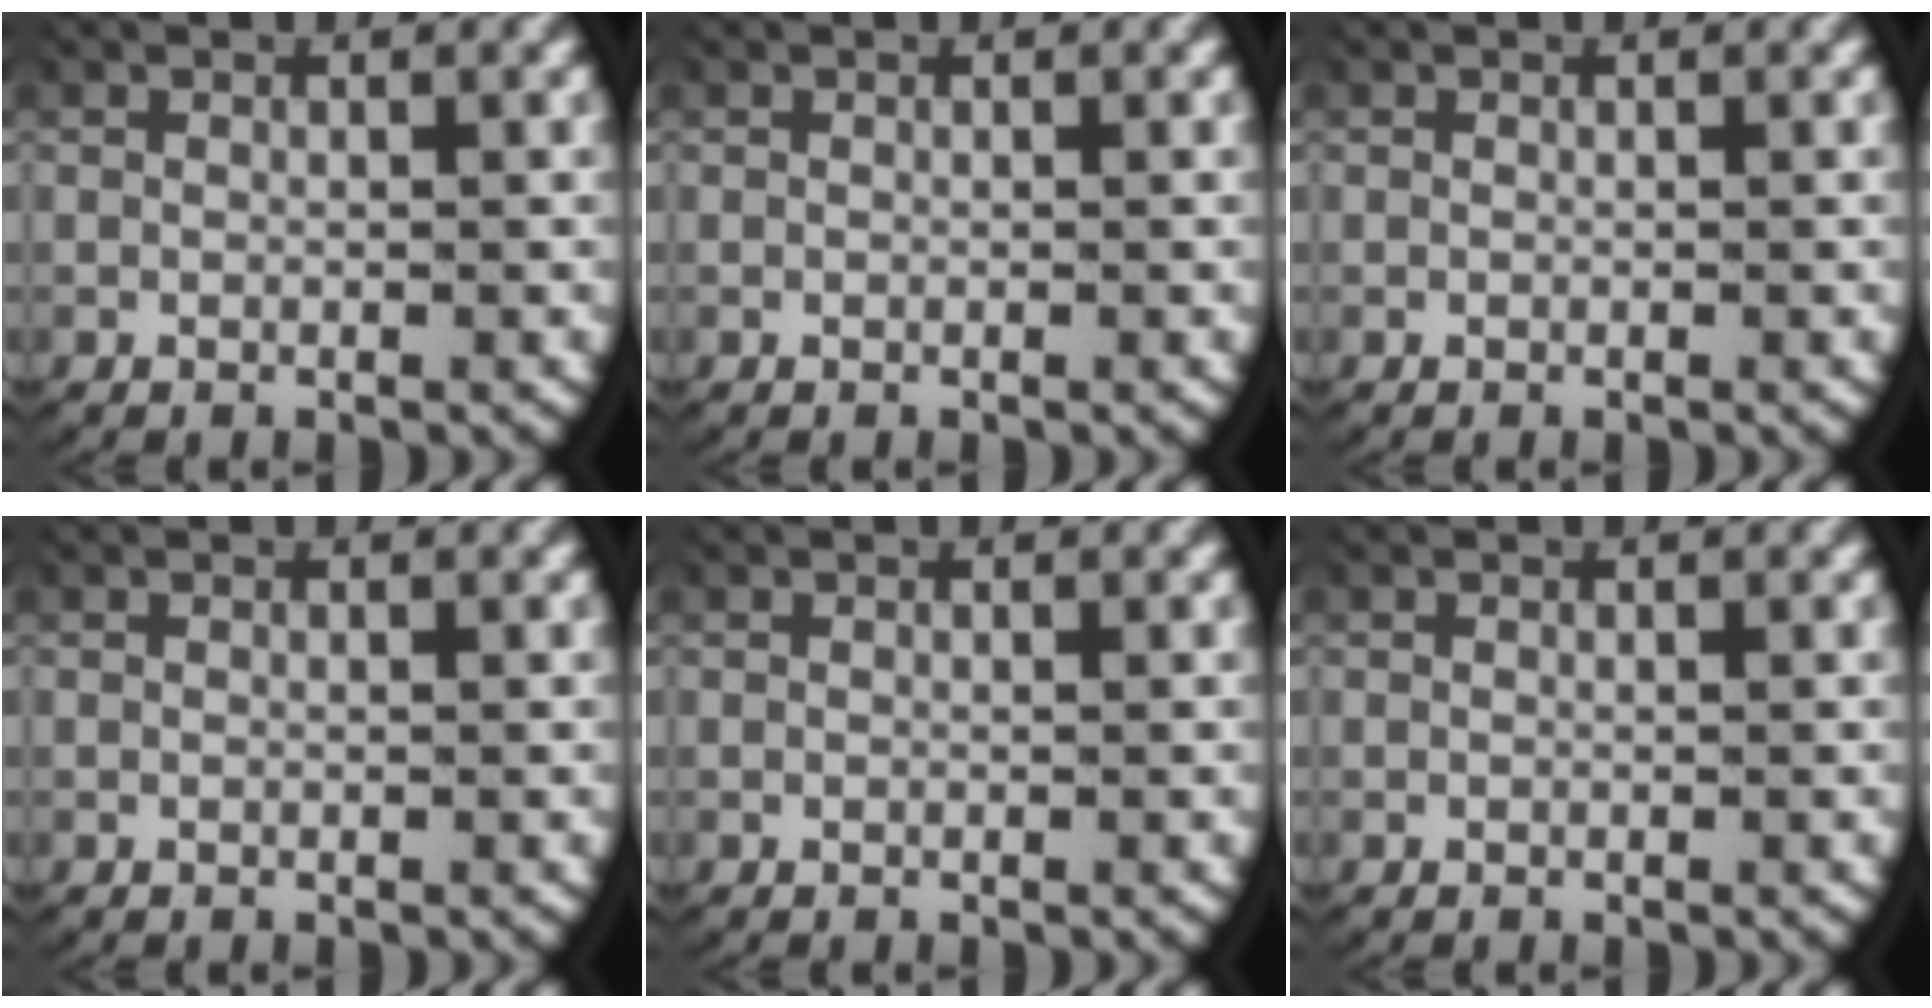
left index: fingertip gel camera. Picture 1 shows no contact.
{"total": 0.0}
{"total": 0.0}
{"total": 0.0}
{"total": 0.0}
{"total": 0.0}